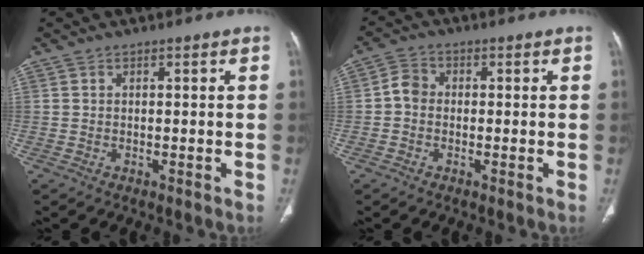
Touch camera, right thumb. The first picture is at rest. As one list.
[{"total": 3.4, "force": [-0.5, 2.8, 1.9], "torque": [-0.026, 0.010, -0.018]}]